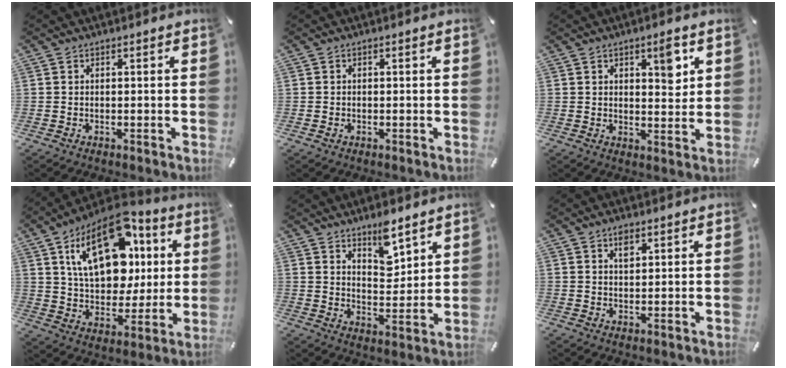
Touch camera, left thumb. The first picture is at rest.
{"total": 0.7, "force": [-0.2, 0.6, 0.3], "torque": [-0.006, 0.003, -0.005]}
{"total": 6.6, "force": [3.1, 2.9, 5.1], "torque": [-0.050, -0.020, 0.042]}
{"total": 22.2, "force": [7.8, 14.2, 15.2], "torque": [-0.253, -0.028, 0.134]}
{"total": 8.0, "force": [6.4, 3.6, 3.1], "torque": [-0.034, -0.045, 0.111]}
{"total": 2.6, "force": [1.4, 1.4, 1.6], "torque": [-0.020, -0.005, 0.022]}